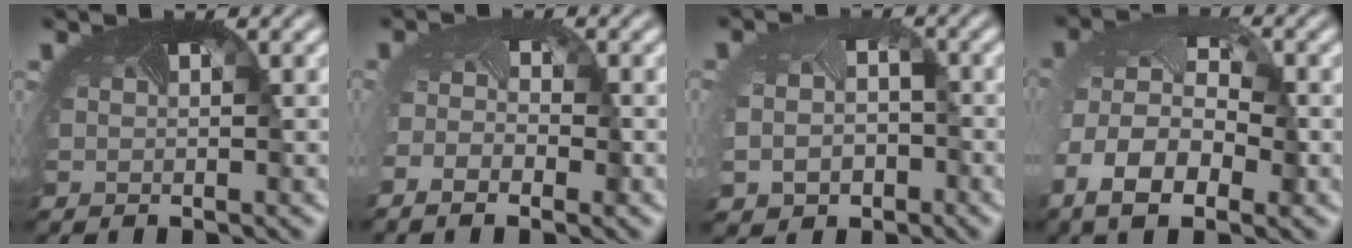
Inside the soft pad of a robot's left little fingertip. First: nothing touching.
{"total": 2.8, "force": [-1.4, 1.6, 1.9], "torque": [-0.035, -0.018, -0.019]}
{"total": 6.1, "force": [-2.1, 4.8, 3.1], "torque": [-0.065, -0.048, -0.020]}
{"total": 8.2, "force": [-3.6, 4.7, 5.7], "torque": [-0.143, -0.027, -0.063]}